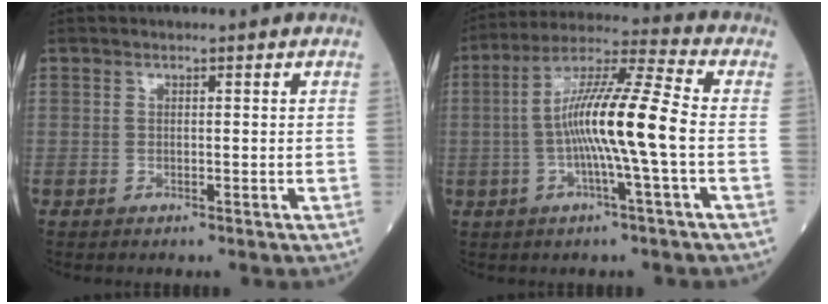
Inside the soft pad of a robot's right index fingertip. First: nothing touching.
{"total": 13.0, "force": [-1.5, -0.4, 12.9], "torque": [-0.235, 0.011, -0.038]}